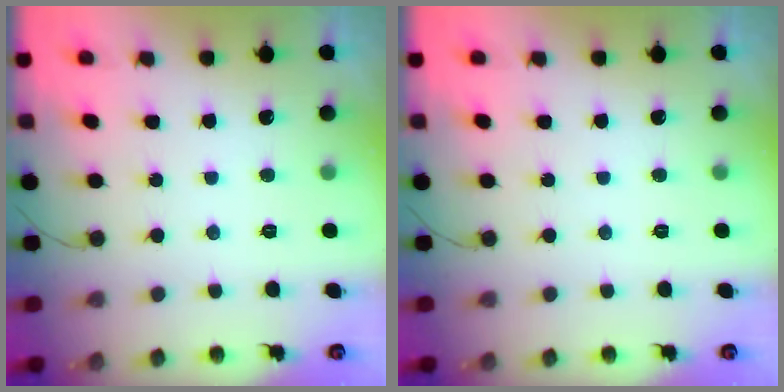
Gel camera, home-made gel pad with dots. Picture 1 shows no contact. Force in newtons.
{"total": 0.0}